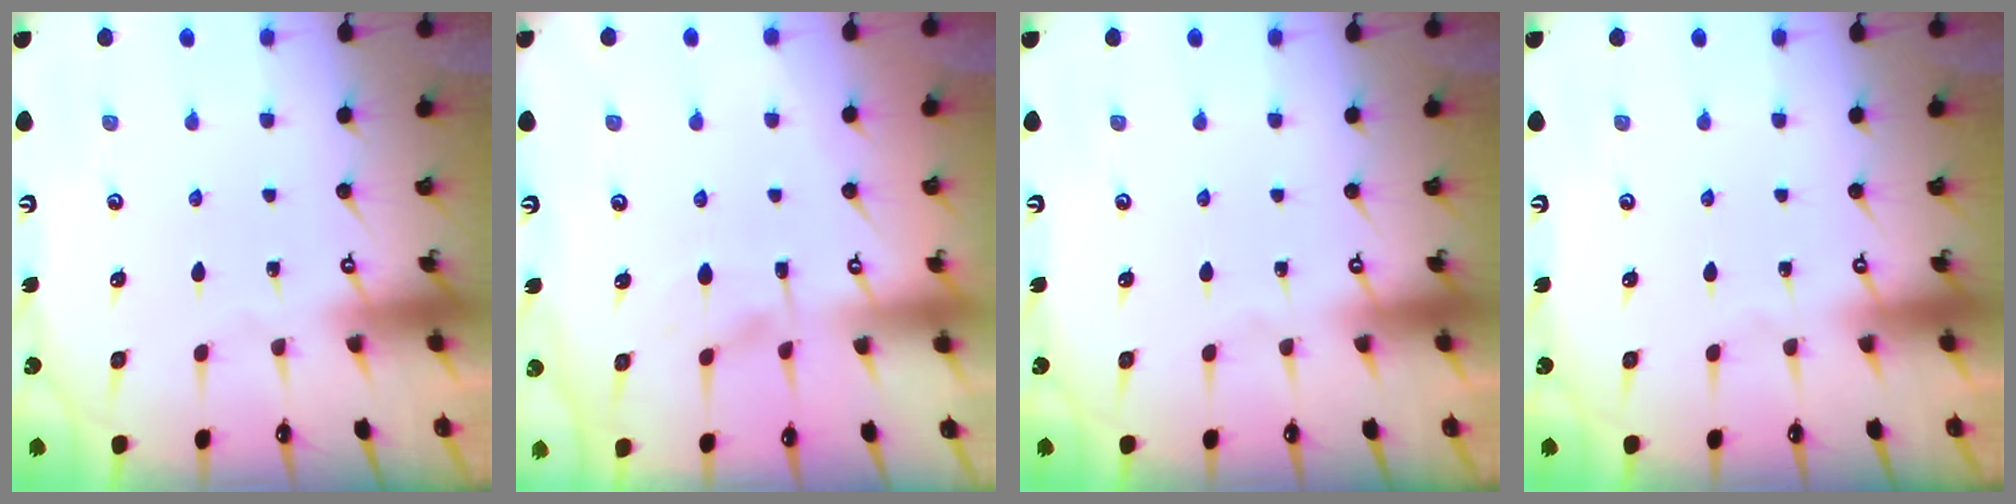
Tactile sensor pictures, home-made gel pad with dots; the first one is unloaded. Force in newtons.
{"total": 2.3, "press": 2.1, "slide": 1.0}
{"total": 0.0}
{"total": 0.0}